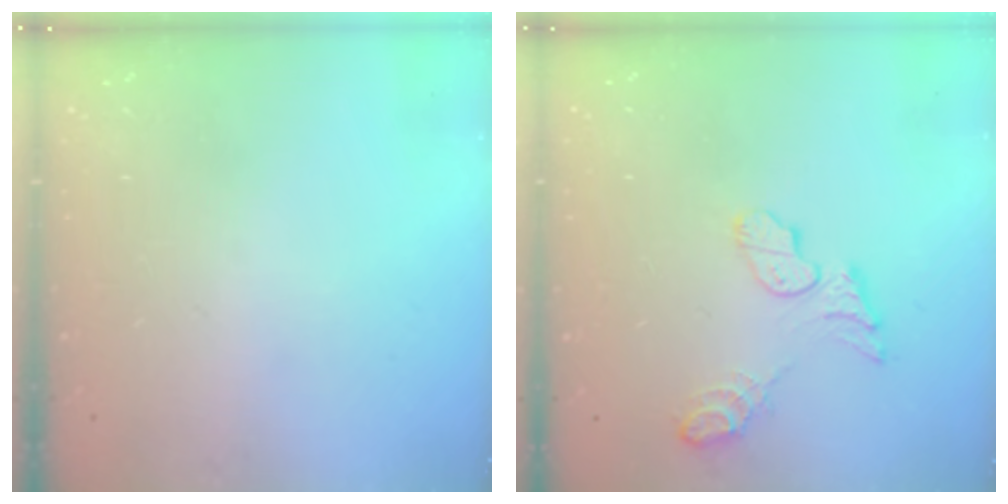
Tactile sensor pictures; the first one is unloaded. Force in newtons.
{"total": 8.2, "press": 8.2, "slide": 0.3}